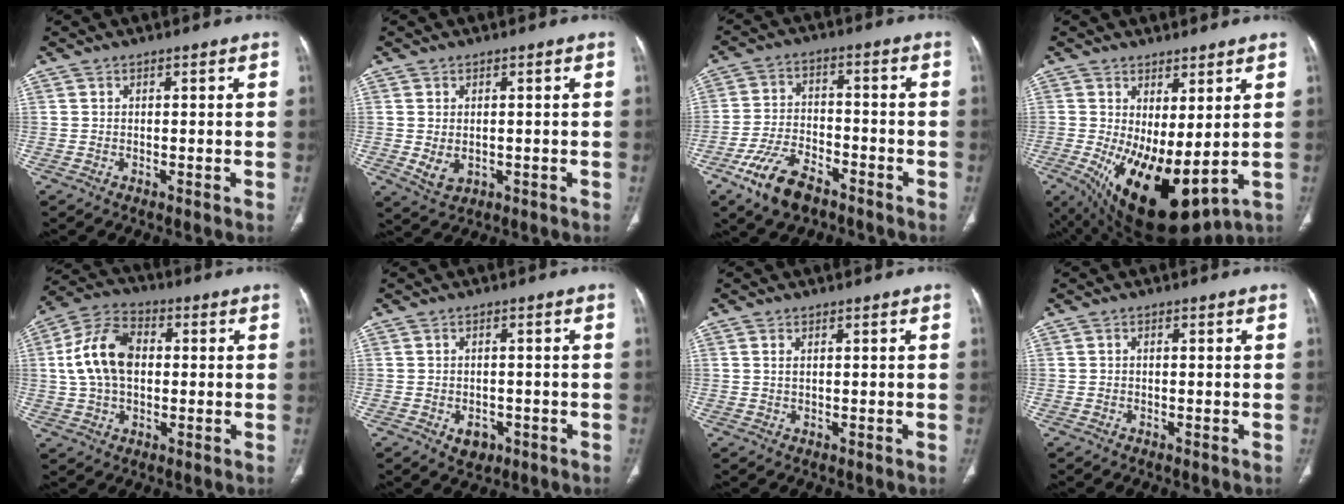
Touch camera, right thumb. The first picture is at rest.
{"total": 3.5, "force": [-0.3, 2.5, 2.5], "torque": [-0.040, -0.004, 0.010]}
{"total": 10.6, "force": [-6.7, 5.3, 6.2], "torque": [-0.118, 0.026, -0.125]}
{"total": 15.0, "force": [-1.0, 6.4, 13.6], "torque": [-0.239, -0.027, 0.012]}
{"total": 13.2, "force": [1.1, 8.7, 9.9], "torque": [-0.182, 0.024, 0.016]}
{"total": 3.3, "force": [-1.3, 2.5, 1.6], "torque": [-0.006, 0.005, -0.009]}
{"total": 1.1, "force": [0.4, 0.5, 0.8], "torque": [-0.021, 0.003, 0.012]}
{"total": 0.0}